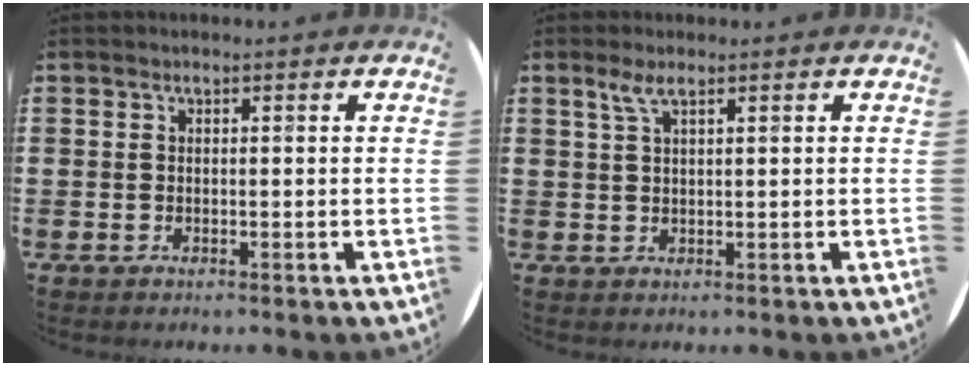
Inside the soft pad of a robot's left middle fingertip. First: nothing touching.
{"total": 2.1, "force": [1.2, 0.4, 1.7], "torque": [-0.035, 0.005, 0.021]}